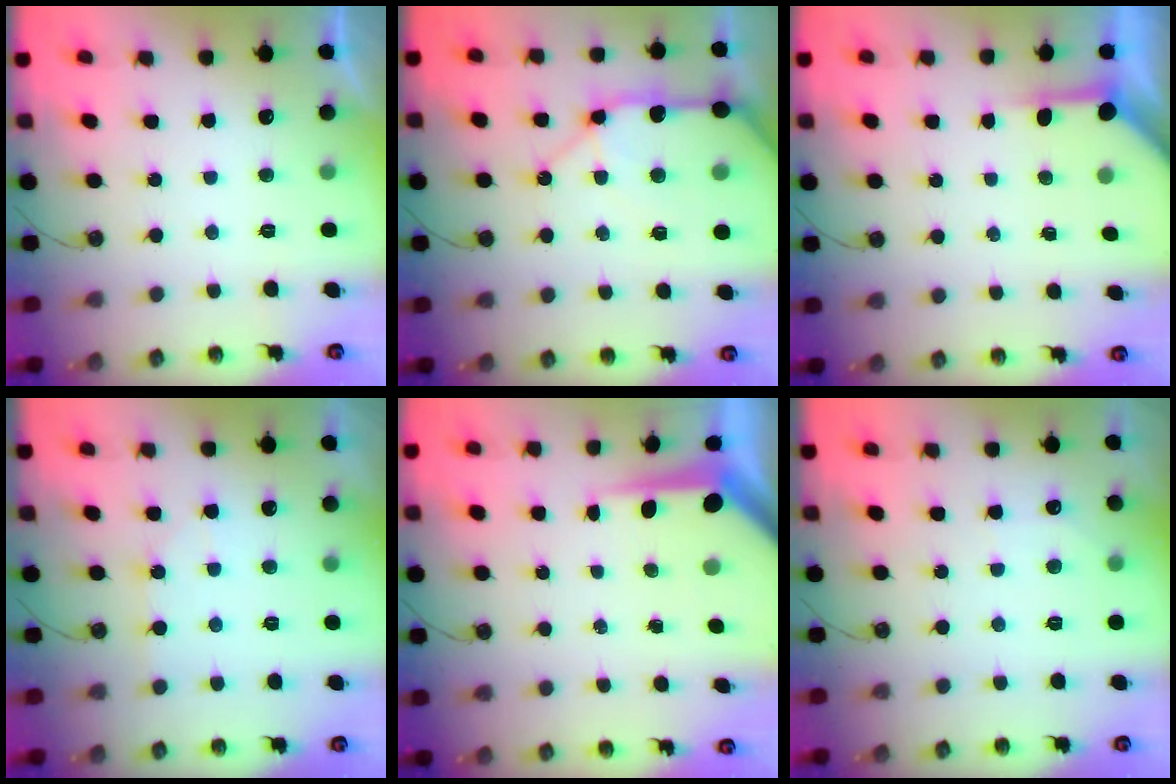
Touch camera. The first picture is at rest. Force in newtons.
{"total": 16.9, "press": 16.7, "slide": 2.6}
{"total": 3.9, "press": 3.9, "slide": 0.4}
{"total": 4.7, "press": 4.7, "slide": 0.6}
{"total": 6.0, "press": 6.0, "slide": 0.6}
{"total": 2.8, "press": 2.8, "slide": 0.4}